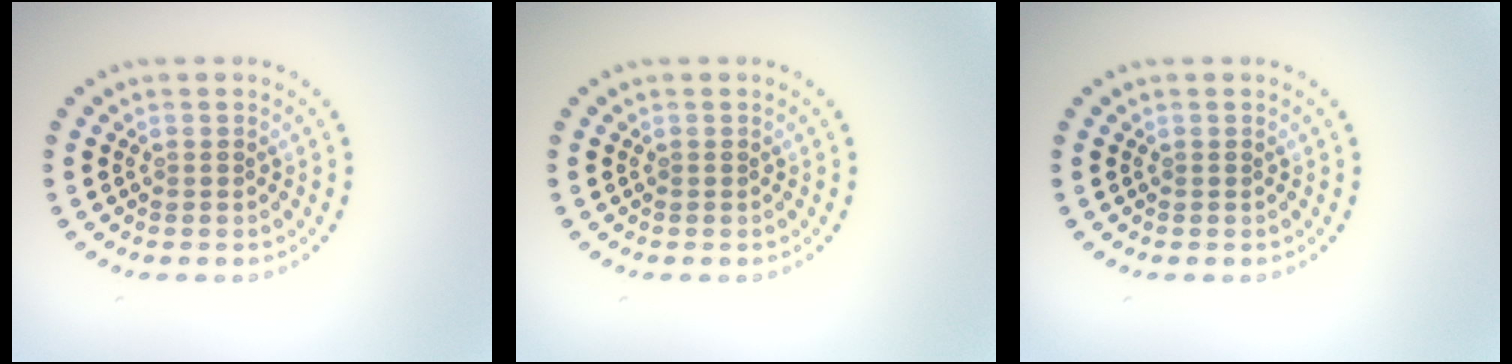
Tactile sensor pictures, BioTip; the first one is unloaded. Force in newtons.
{"total": 0.0}
{"total": 0.0}